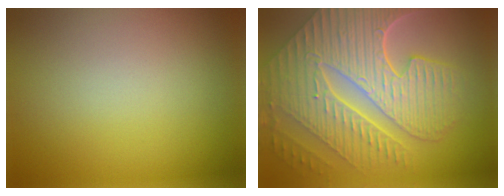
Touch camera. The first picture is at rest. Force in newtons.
{"total": 10.6, "press": 7.3, "slide": 7.7}